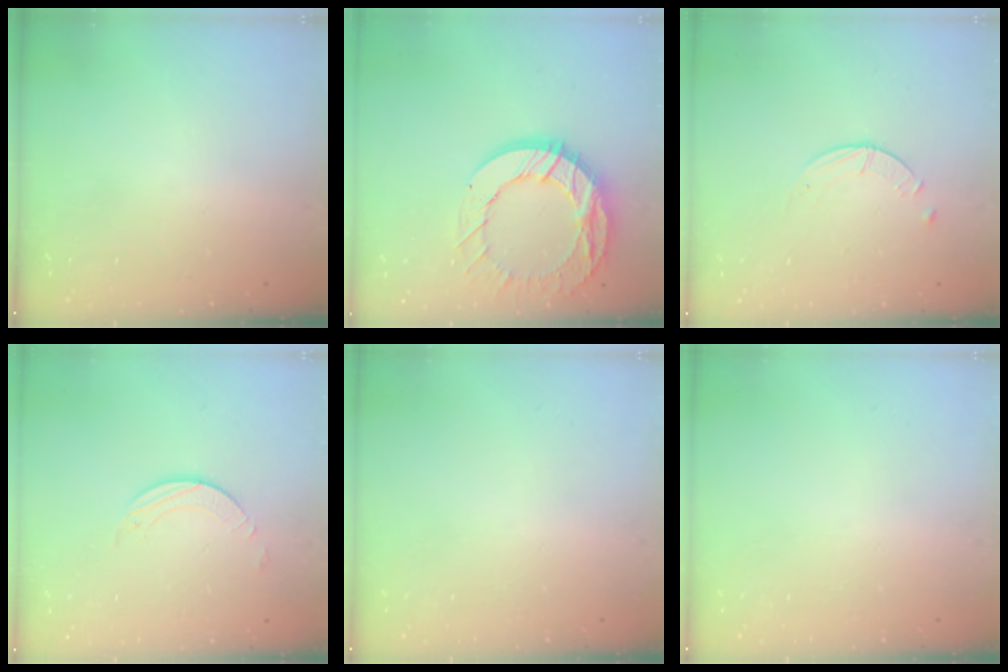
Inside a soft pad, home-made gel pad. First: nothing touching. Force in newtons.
{"total": 18.3, "press": 18.3, "slide": 1.6}
{"total": 2.6, "press": 2.5, "slide": 0.3}
{"total": 1.7, "press": 1.7, "slide": 0.2}
{"total": 0.0}
{"total": 0.0}